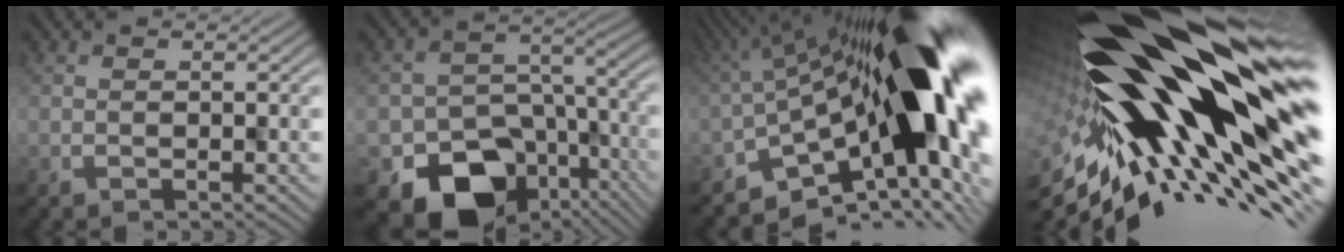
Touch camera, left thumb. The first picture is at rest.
{"total": 13.5, "force": [-5.9, 10.1, 6.8], "torque": [-0.115, -0.062, -0.064]}
{"total": 17.4, "force": [-2.7, 7.4, 15.5], "torque": [-0.214, 0.006, -0.063]}
{"total": 21.7, "force": [1.1, 7.8, 20.2], "torque": [-0.353, -0.036, 0.001]}